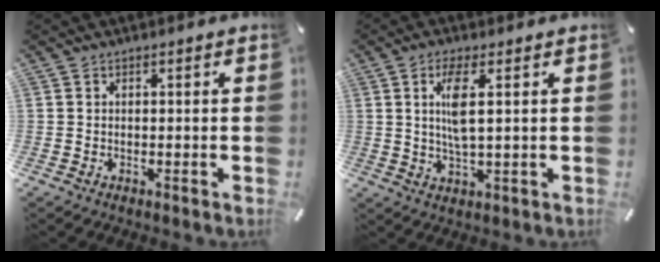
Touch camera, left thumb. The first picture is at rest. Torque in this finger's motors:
{"motor_torque": [0.17, 0.17, 0.36, 0.16, 0.07]}